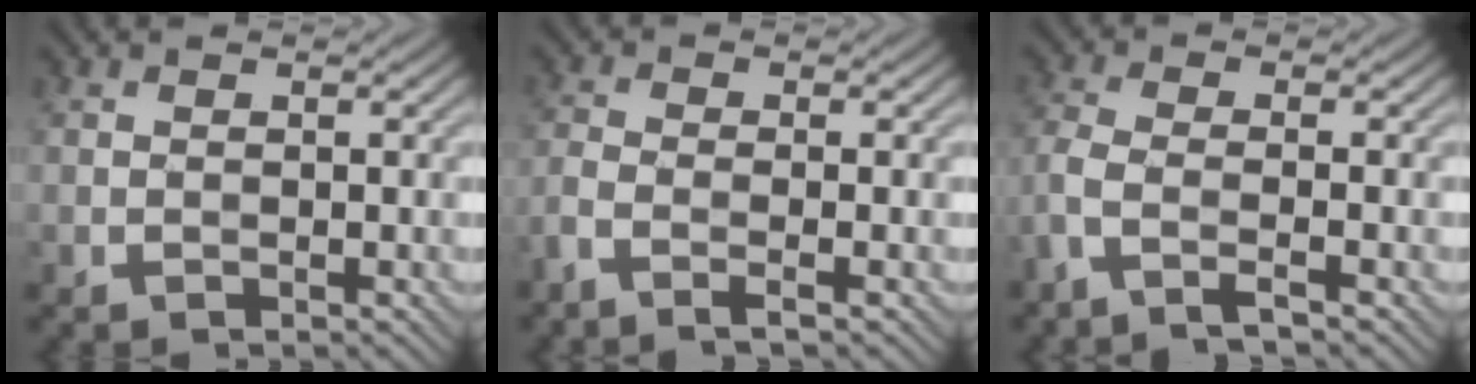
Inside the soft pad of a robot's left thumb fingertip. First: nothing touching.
{"total": 3.2, "force": [-2.0, 0.5, 2.4], "torque": [-0.054, -0.005, -0.057]}
{"total": 4.2, "force": [-2.6, 0.8, 3.2], "torque": [-0.074, -0.003, -0.070]}